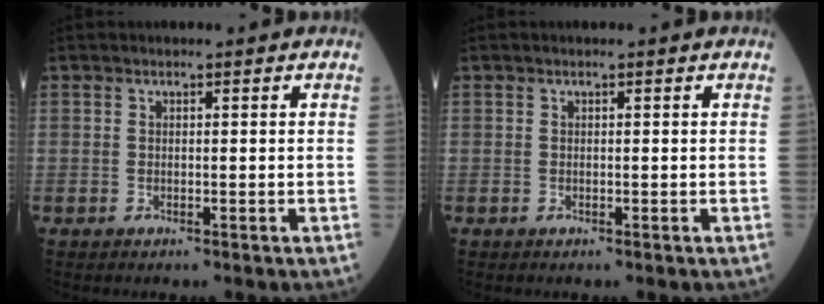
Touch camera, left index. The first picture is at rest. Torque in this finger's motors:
{"motor_torque": [0.00, 0.00, 0.00, 0.00]}